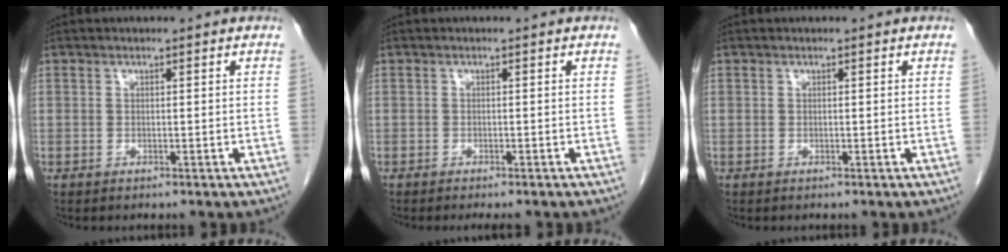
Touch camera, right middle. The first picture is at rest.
{"total": 2.9, "force": [-2.5, 0.5, 1.4], "torque": [-0.013, -0.005, -0.030]}
{"total": 0.0}